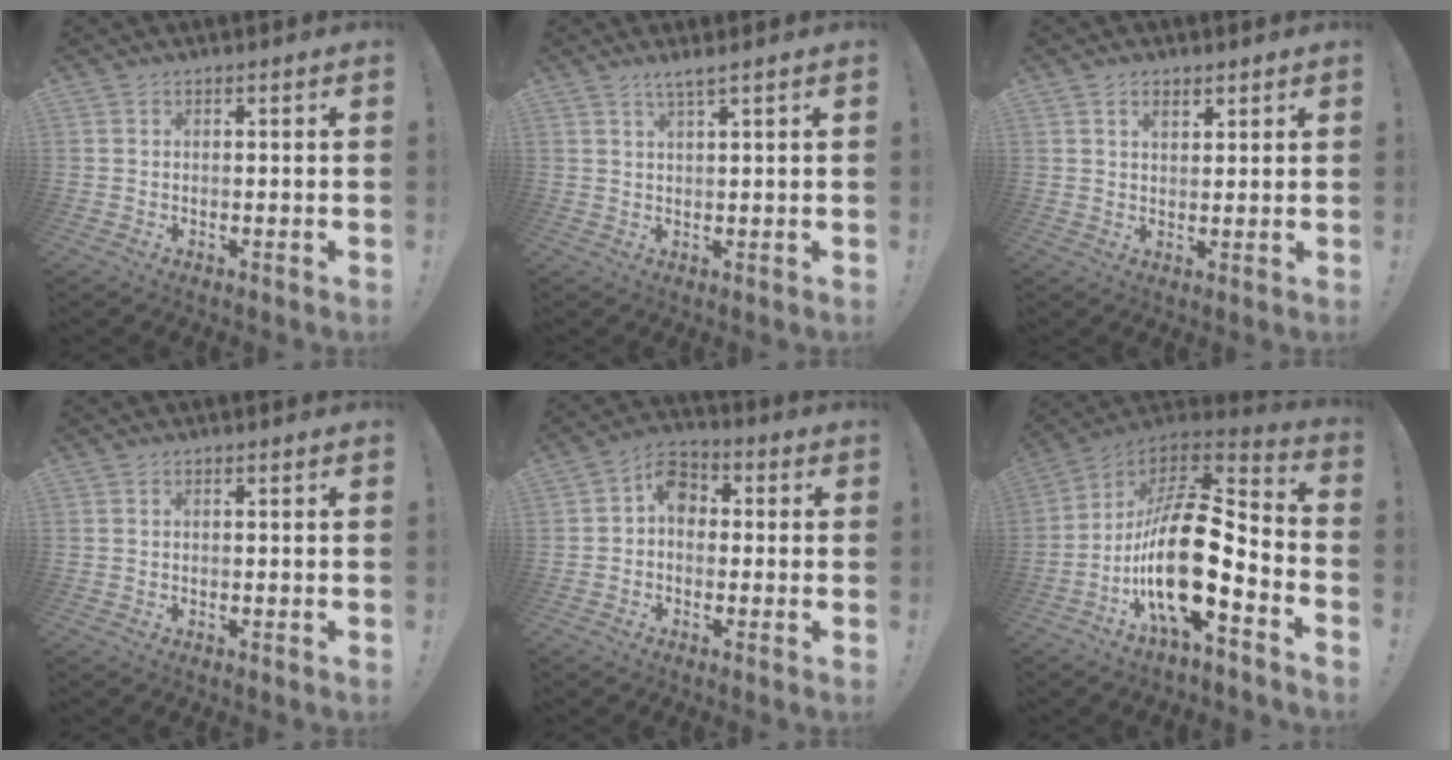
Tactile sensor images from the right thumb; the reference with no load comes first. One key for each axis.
{"total": 2.7, "fx": 1.9, "fy": -0.2, "fz": 1.9, "tx": -0.035, "ty": -0.007, "tz": 0.031}
{"total": 2.9, "fx": 1.9, "fy": 1.7, "fz": 1.4, "tx": -0.016, "ty": -0.007, "tz": 0.031}
{"total": 0.0}
{"total": 7.6, "fx": 0.6, "fy": 5.9, "fz": 4.8, "tx": -0.083, "ty": 0.020, "tz": 0.017}
{"total": 21.7, "fx": -5.2, "fy": 8.5, "fz": 19.3, "tx": -0.366, "ty": 0.016, "tz": -0.086}